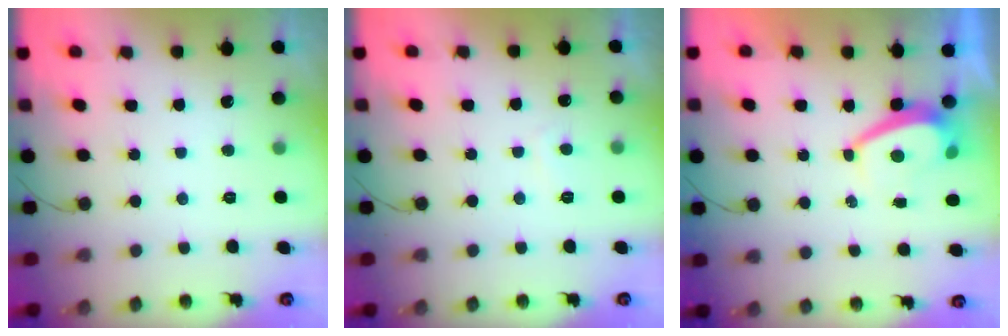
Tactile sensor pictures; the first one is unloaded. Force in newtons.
{"total": 0.7, "press": 0.5, "slide": 0.5}
{"total": 3.2, "press": 3.1, "slide": 0.6}